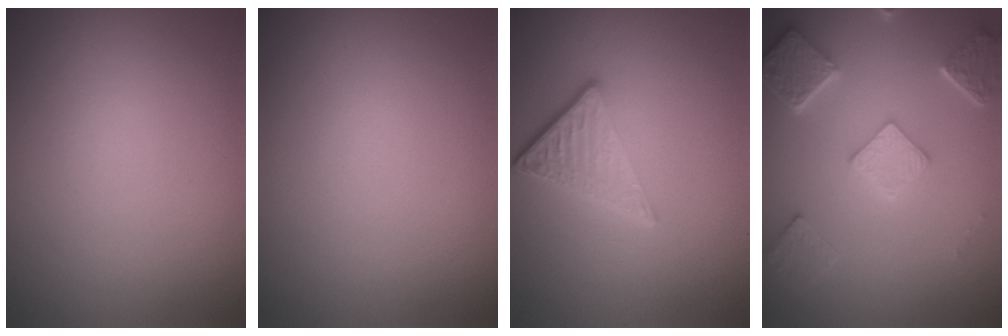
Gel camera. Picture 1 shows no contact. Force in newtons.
{"total": 0.0}
{"total": 3.6, "press": 2.7, "slide": 2.3}
{"total": 4.9, "press": 3.9, "slide": 2.9}